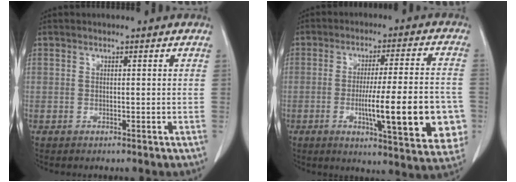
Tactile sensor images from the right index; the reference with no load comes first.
{"total": 17.3, "force": [-4.1, 2.6, 16.6], "torque": [-0.182, 0.005, -0.042]}